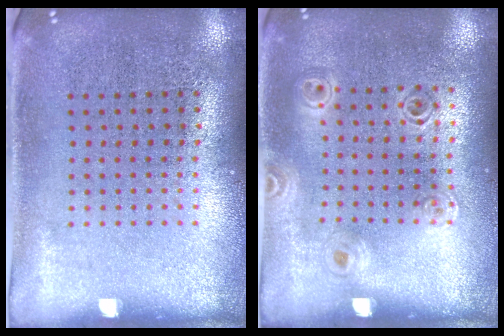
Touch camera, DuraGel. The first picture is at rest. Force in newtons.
{"total": 1.0, "press": 1.0, "slide": 0.0}